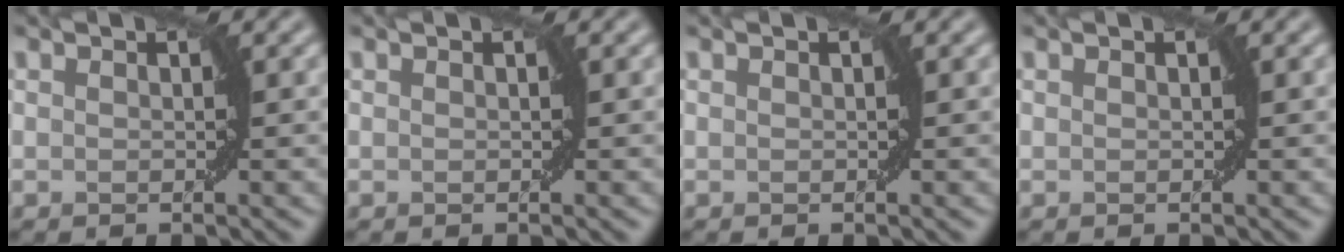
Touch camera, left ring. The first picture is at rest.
{"total": 0.0}
{"total": 0.0}
{"total": 0.0}